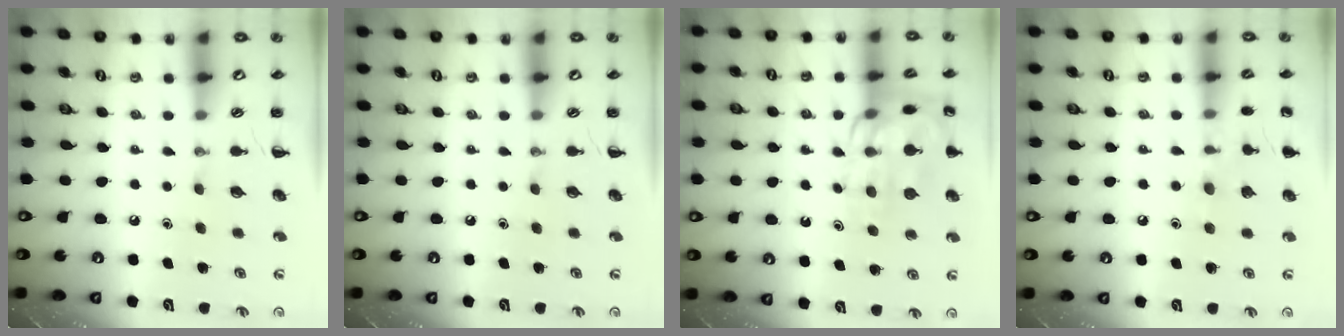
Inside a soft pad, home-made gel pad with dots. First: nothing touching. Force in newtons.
{"total": 0.0}
{"total": 13.5, "press": 13.5, "slide": 1.2}
{"total": 7.8, "press": 7.6, "slide": 2.0}